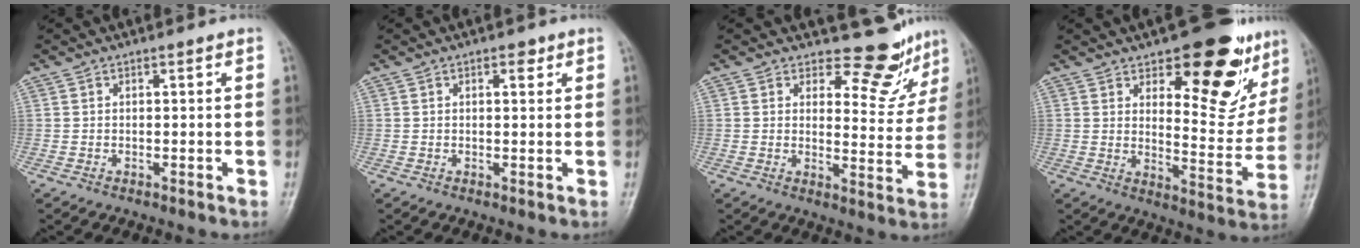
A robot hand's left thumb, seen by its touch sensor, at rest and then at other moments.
{"total": 1.8, "force": [0.9, 0.9, 1.3], "torque": [-0.012, -0.001, 0.011]}
{"total": 9.0, "force": [8.0, 3.7, 1.4], "torque": [0.015, -0.080, 0.094]}
{"total": 18.5, "force": [11.0, 8.0, 12.6], "torque": [-0.101, -0.069, 0.154]}